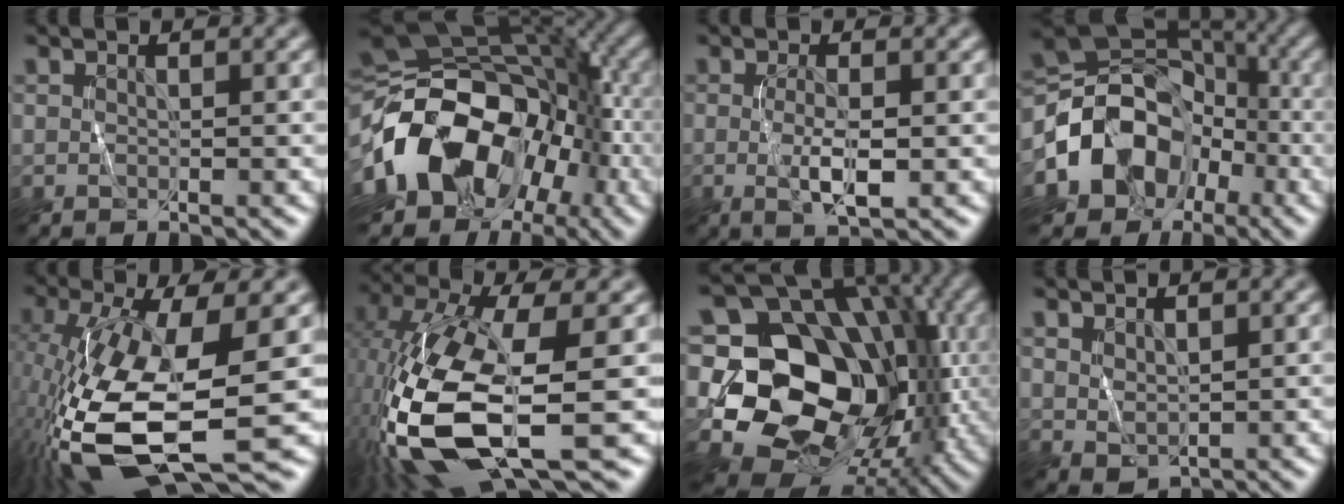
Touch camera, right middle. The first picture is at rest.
{"total": 16.2, "force": [-5.4, 11.2, 10.4], "torque": [-0.179, -0.008, -0.102]}
{"total": 3.0, "force": [-0.4, 0.7, 2.9], "torque": [-0.060, -0.008, -0.005]}
{"total": 10.0, "force": [-3.6, 7.9, 5.1], "torque": [-0.074, 0.007, -0.075]}
{"total": 14.3, "force": [-3.8, 5.3, 12.7], "torque": [-0.268, -0.031, -0.055]}
{"total": 13.6, "force": [-3.9, 5.1, 12.0], "torque": [-0.272, -0.021, -0.070]}
{"total": 16.8, "force": [-1.2, 13.3, 10.2], "torque": [-0.161, -0.018, -0.014]}
{"total": 1.6, "force": [0.9, 0.9, 0.9], "torque": [-0.022, -0.004, 0.025]}